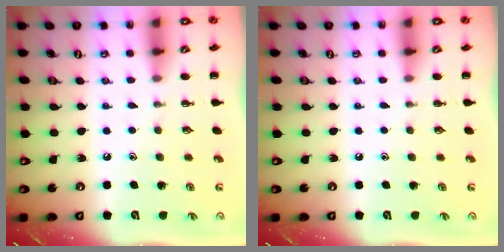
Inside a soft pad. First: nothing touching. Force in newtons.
{"total": 0.0}